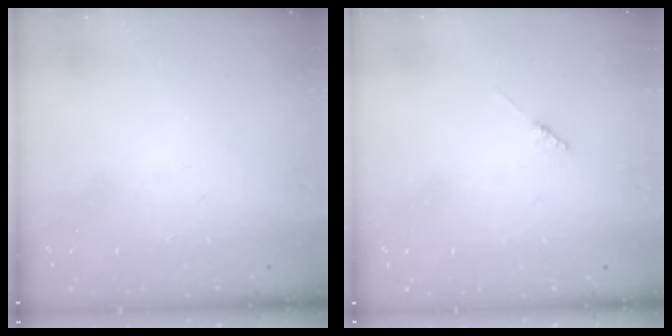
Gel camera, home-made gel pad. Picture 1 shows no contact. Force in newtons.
{"total": 1.8, "press": 1.7, "slide": 0.3}